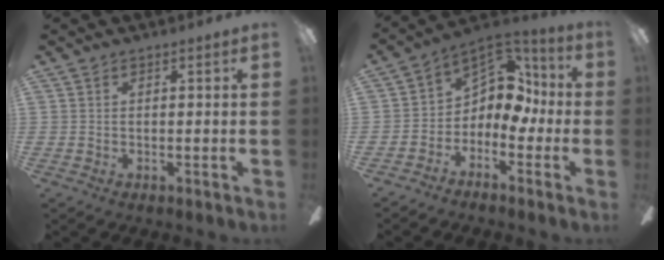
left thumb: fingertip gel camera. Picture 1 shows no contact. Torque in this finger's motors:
{"motor_torque": [0.27, 0.39, -0.23, 0.42, 0.06]}